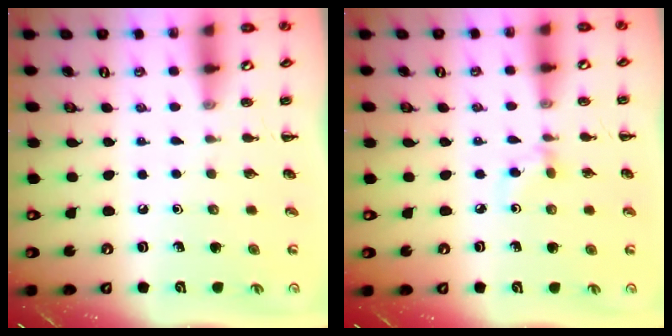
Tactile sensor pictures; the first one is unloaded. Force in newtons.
{"total": 3.7, "press": 3.5, "slide": 1.4}